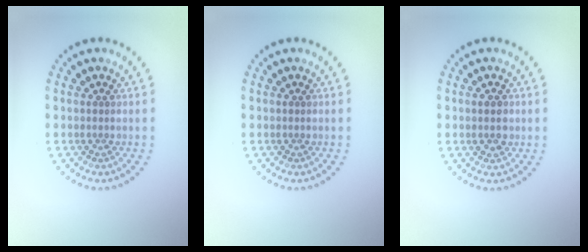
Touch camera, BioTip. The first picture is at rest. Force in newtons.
{"total": 0.0}
{"total": 1.4, "press": 1.4, "slide": 0.1}